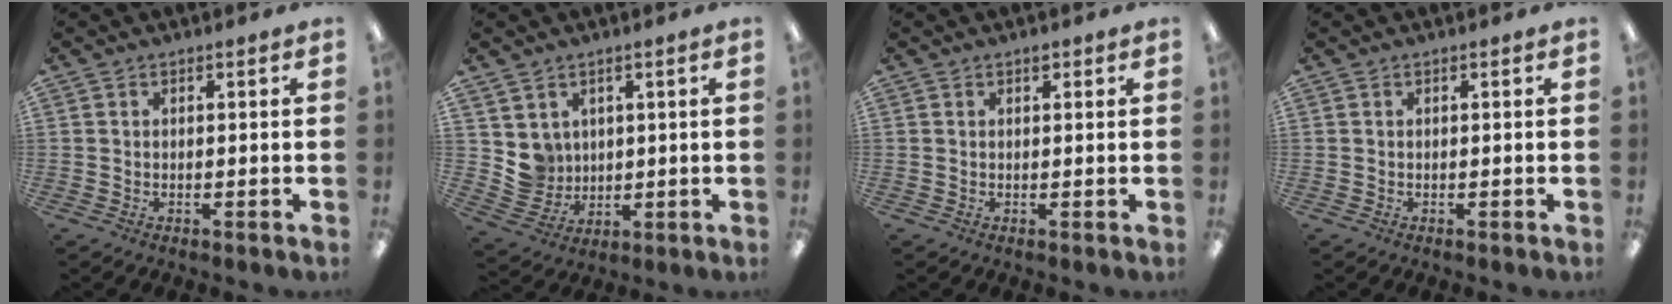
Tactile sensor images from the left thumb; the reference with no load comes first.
{"total": 6.5, "force": [3.3, 5.7, 0.1], "torque": [-0.015, -0.016, 0.069]}
{"total": 1.7, "force": [1.1, 1.0, 0.8], "torque": [-0.009, -0.001, 0.017]}
{"total": 0.0}